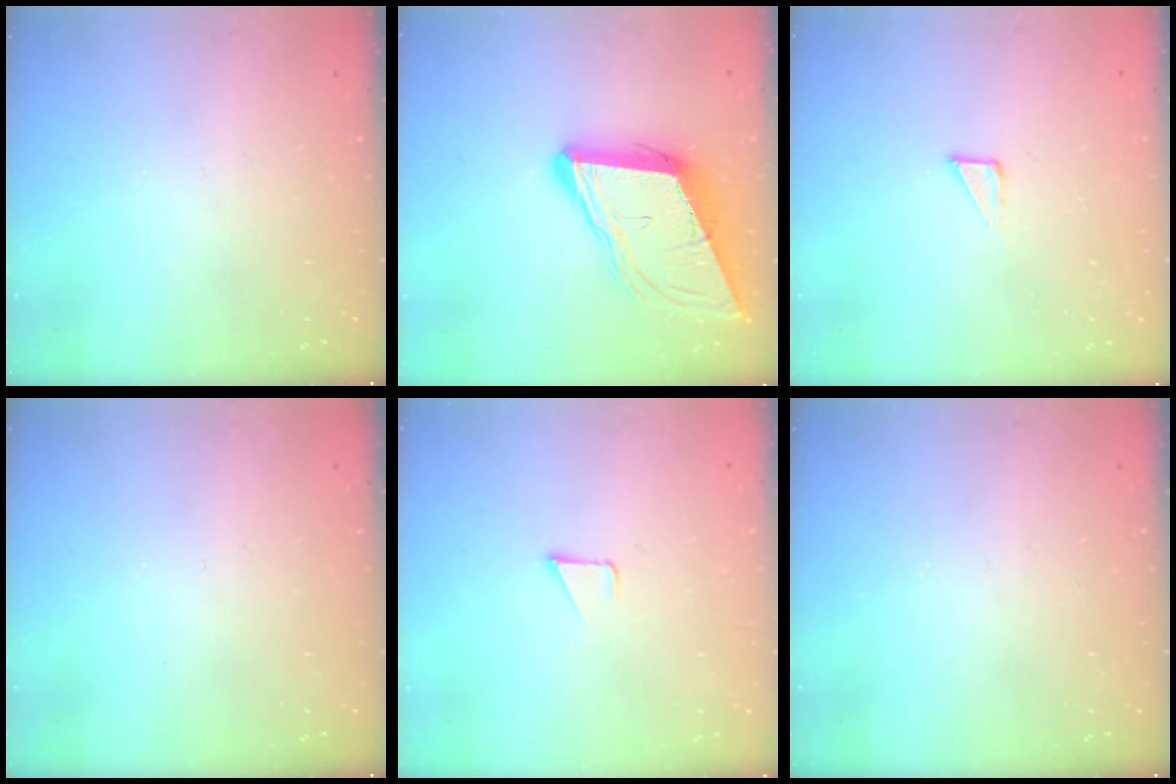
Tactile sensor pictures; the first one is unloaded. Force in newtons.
{"total": 12.0, "press": 11.5, "slide": 3.7}
{"total": 2.1, "press": 2.1, "slide": 0.1}
{"total": 0.0}
{"total": 1.2, "press": 1.2, "slide": 0.1}
{"total": 0.0}